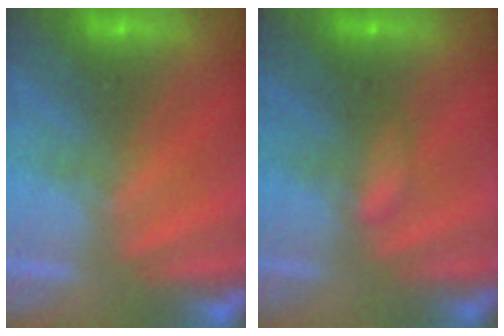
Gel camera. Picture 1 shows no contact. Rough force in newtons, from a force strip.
{"total": 2.1}